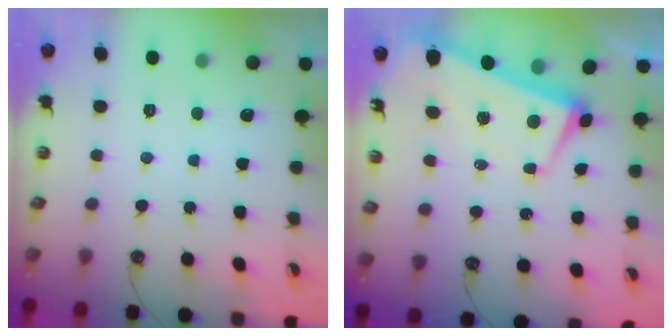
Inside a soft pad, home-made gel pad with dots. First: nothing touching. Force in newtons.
{"total": 3.0, "press": 2.1, "slide": 2.0}